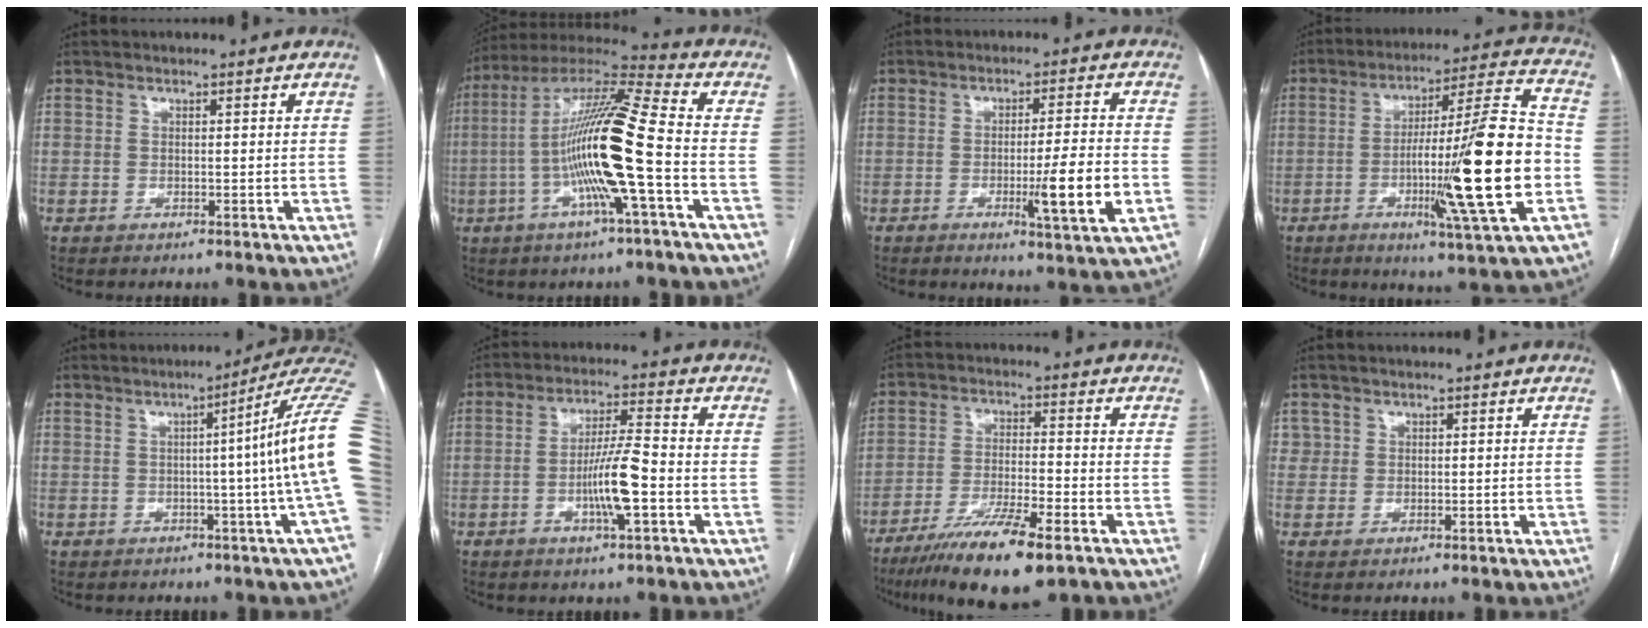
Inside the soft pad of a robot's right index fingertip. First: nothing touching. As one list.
[{"total": 17.8, "force": [-3.3, 0.1, 17.5], "torque": [-0.336, 0.005, -0.074]}, {"total": 9.7, "force": [-2.8, -0.7, 9.3], "torque": [-0.141, -0.020, -0.044]}, {"total": 20.9, "force": [-4.5, -0.4, 20.4], "torque": [-0.316, -0.006, -0.075]}, {"total": 12.9, "force": [1.2, -2.5, 12.5], "torque": [-0.132, 0.016, 0.002]}, {"total": 8.3, "force": [-2.4, 0.4, 8.0], "torque": [-0.149, -0.001, -0.046]}, {"total": 12.5, "force": [-8.1, 1.5, 9.4], "torque": [-0.165, -0.028, -0.137]}, {"total": 1.4, "force": [0.7, 1.2, 0.3], "torque": [-0.005, 0.007, 0.014]}]